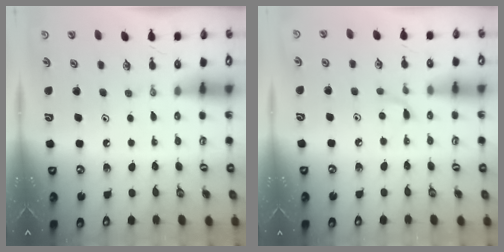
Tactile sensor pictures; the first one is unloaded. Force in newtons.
{"total": 5.0, "press": 5.0, "slide": 0.7}